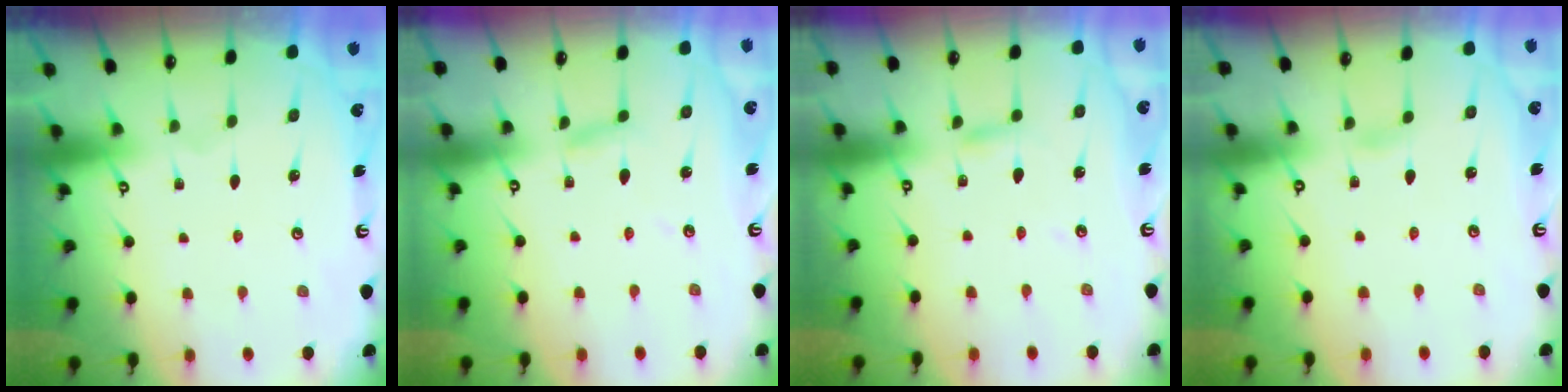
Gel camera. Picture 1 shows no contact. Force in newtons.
{"total": 3.4, "press": 3.4, "slide": 0.3}
{"total": 2.7, "press": 2.7, "slide": 0.1}
{"total": 0.6, "press": 0.6, "slide": 0.1}